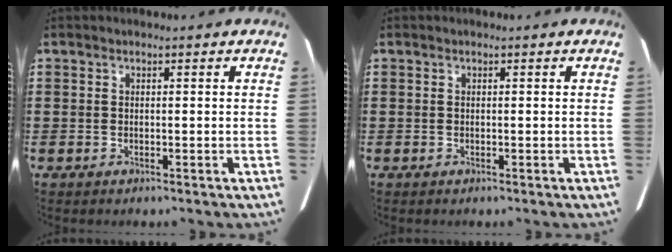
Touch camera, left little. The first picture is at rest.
{"total": 0.0}